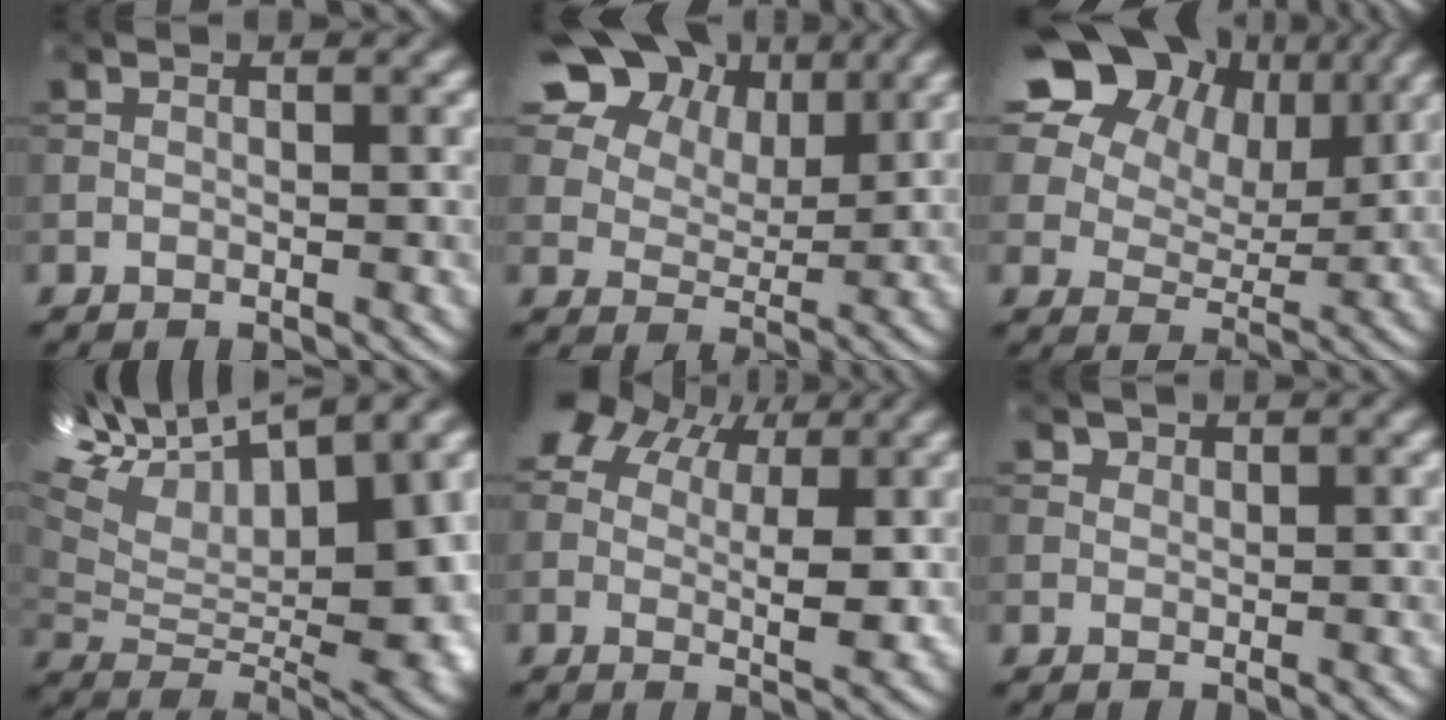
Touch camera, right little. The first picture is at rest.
{"total": 17.3, "force": [10.3, 11.0, 8.4], "torque": [-0.195, 0.040, 0.206]}
{"total": 20.3, "force": [11.1, 13.8, 9.8], "torque": [-0.217, 0.048, 0.215]}
{"total": 16.3, "force": [7.1, 7.6, 12.6], "torque": [-0.203, 0.036, 0.142]}
{"total": 7.7, "force": [3.4, 4.6, 5.3], "torque": [-0.093, 0.005, 0.052]}
{"total": 1.1, "force": [0.8, 0.7, 0.2], "torque": [-0.005, -0.002, 0.012]}